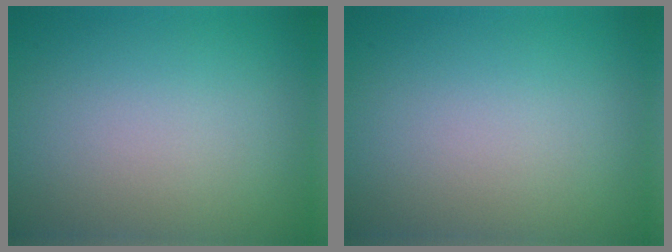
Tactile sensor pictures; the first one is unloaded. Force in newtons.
{"total": 0.0}